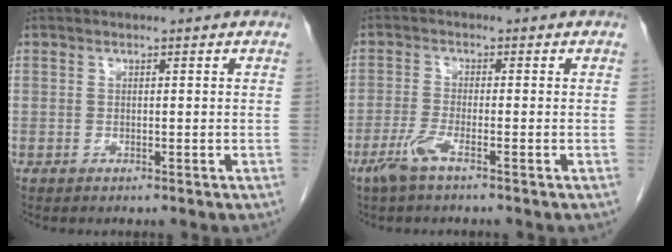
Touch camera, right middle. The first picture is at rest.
{"total": 3.6, "force": [-2.3, 0.1, 2.7], "torque": [-0.064, -0.008, -0.053]}